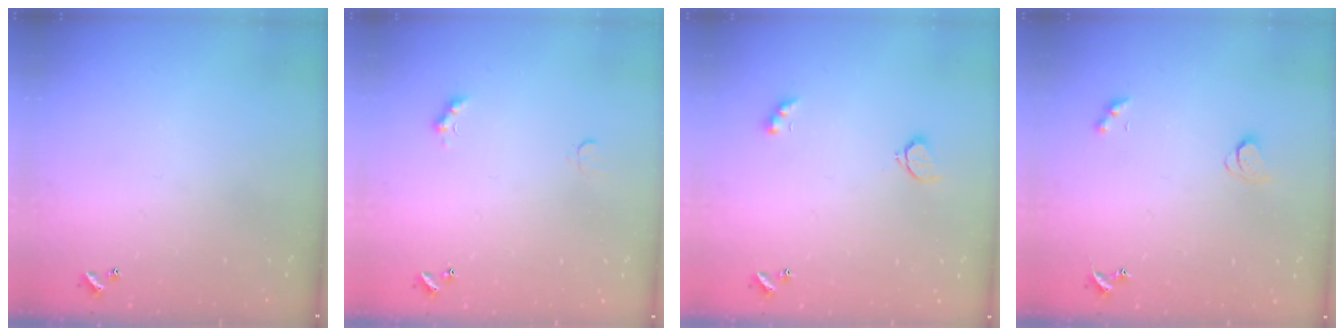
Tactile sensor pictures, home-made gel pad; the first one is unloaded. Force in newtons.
{"total": 2.4, "press": 2.3, "slide": 0.5}
{"total": 2.6, "press": 2.5, "slide": 0.5}
{"total": 1.7, "press": 1.7, "slide": 0.3}